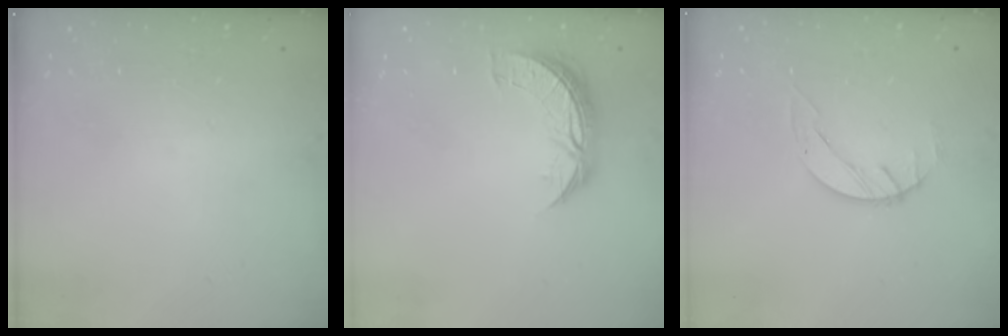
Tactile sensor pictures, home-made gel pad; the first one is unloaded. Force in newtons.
{"total": 7.9, "press": 7.9, "slide": 0.1}
{"total": 1.4, "press": 1.4, "slide": 0.2}